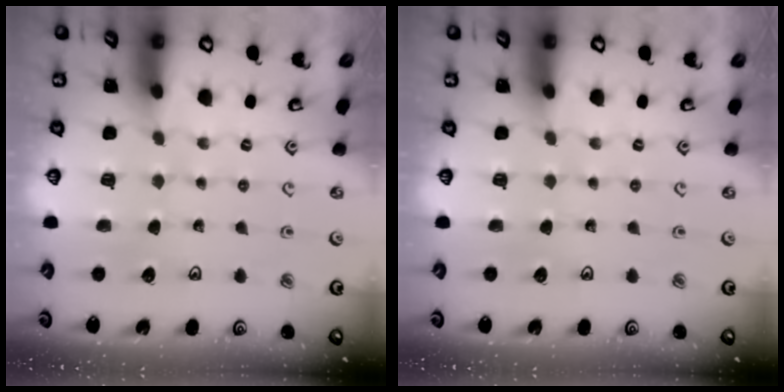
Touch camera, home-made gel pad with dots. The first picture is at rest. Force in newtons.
{"total": 0.0}